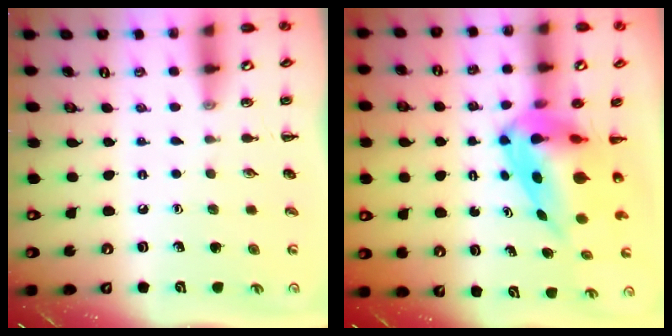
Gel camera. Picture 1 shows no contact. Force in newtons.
{"total": 8.8, "press": 8.3, "slide": 2.8}